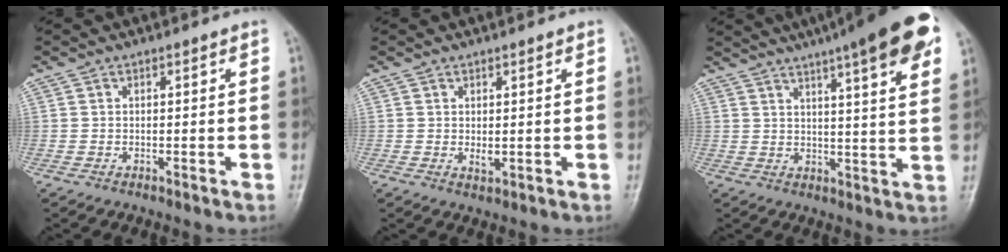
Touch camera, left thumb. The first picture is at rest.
{"total": 1.8, "force": [0.5, 0.7, 1.6], "torque": [-0.026, -0.007, 0.011]}
{"total": 17.9, "force": [10.7, 2.9, 14.0], "torque": [-0.184, -0.016, 0.135]}